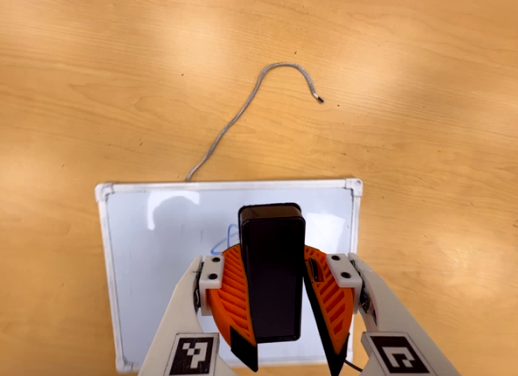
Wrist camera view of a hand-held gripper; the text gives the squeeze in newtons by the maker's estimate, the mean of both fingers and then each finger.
{"total": 9.6, "left": 10.0, "right": 9.2}